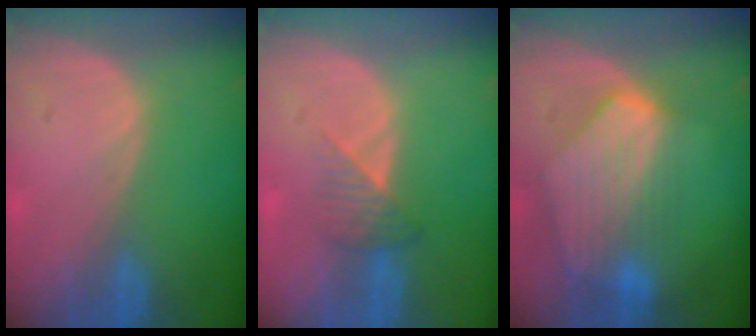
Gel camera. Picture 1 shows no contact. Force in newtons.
{"total": 3.3, "press": 3.0, "slide": 1.5}
{"total": 8.6, "press": 7.7, "slide": 3.8}